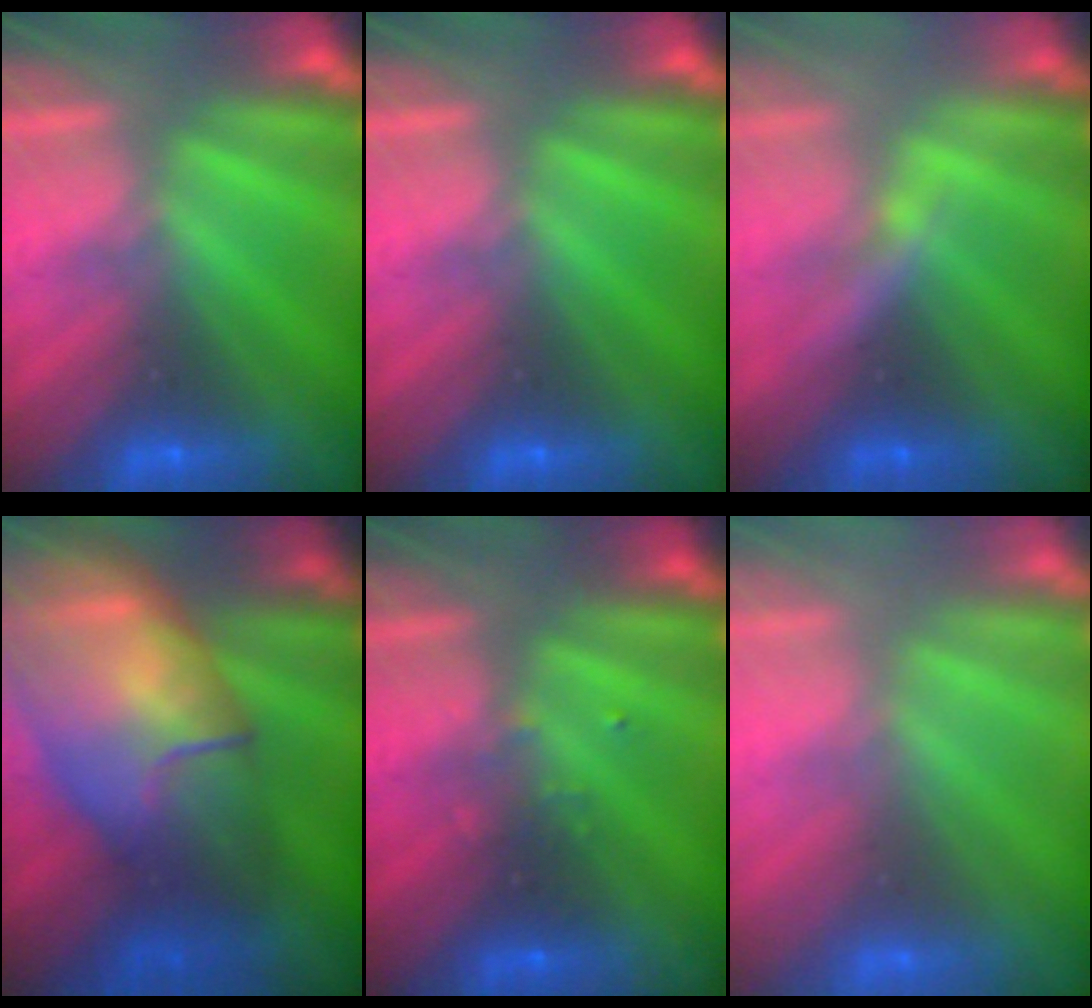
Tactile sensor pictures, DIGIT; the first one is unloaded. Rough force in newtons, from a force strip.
{"total": 0.0}
{"total": 2.2}
{"total": 8.4}
{"total": 2.4}
{"total": 2.4}